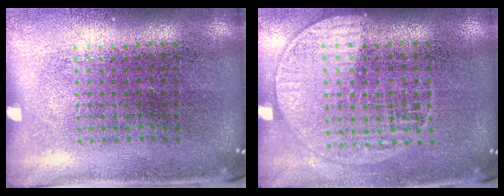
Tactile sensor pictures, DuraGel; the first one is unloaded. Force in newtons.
{"total": 1.3, "press": 1.2, "slide": 0.5}